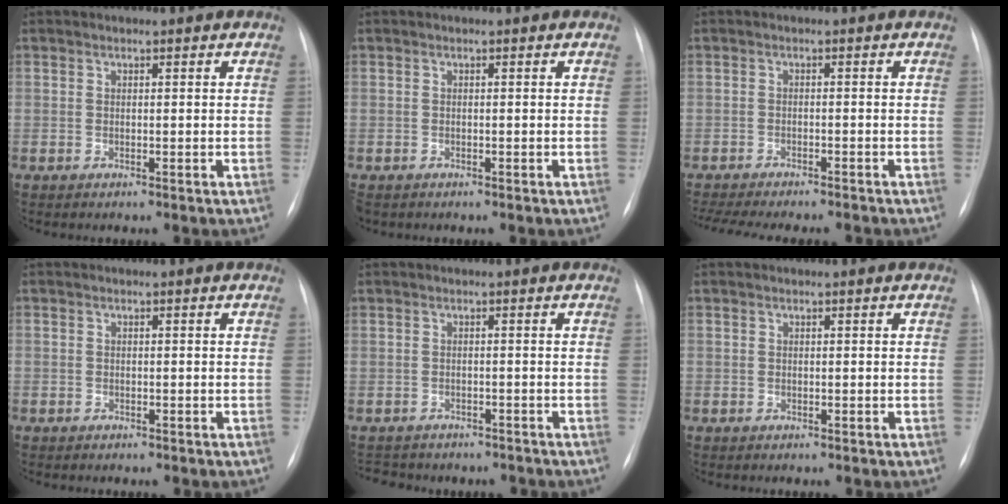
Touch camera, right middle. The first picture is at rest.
{"total": 1.5, "force": [-1.1, 0.9, 0.4], "torque": [-0.007, 0.001, -0.013]}
{"total": 14.5, "force": [-12.8, 2.9, 6.1], "torque": [-0.122, -0.015, -0.170]}
{"total": 1.9, "force": [-1.4, 1.0, 0.5], "torque": [-0.009, 0.003, -0.015]}
{"total": 11.1, "force": [-9.5, 5.1, 2.7], "torque": [-0.056, 0.012, -0.109]}
{"total": 0.9, "force": [-0.5, 0.7, 0.0], "torque": [-0.006, 0.004, -0.007]}